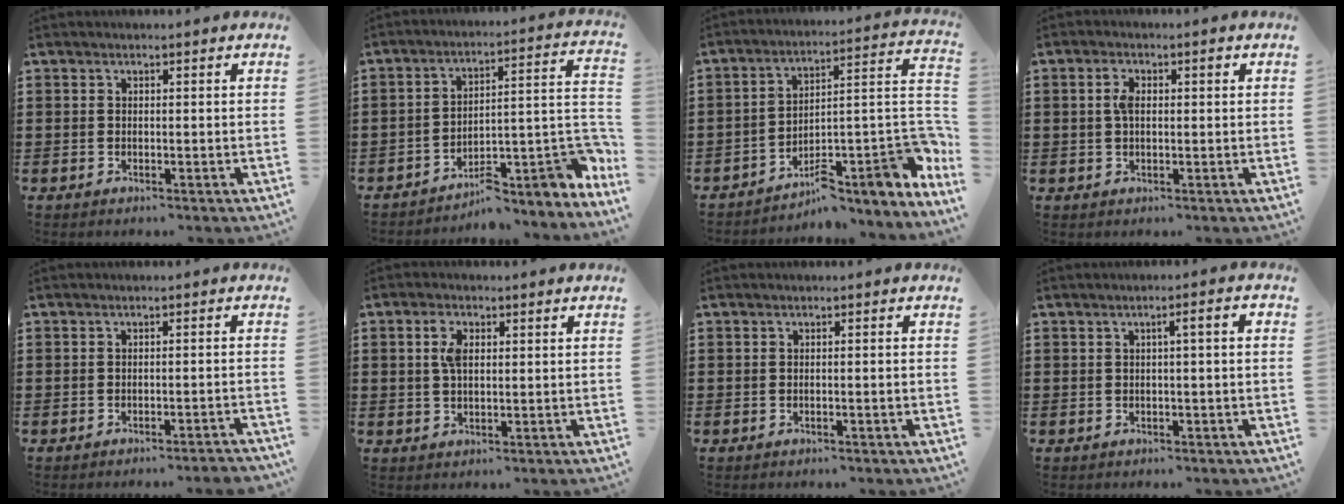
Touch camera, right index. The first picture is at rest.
{"total": 6.2, "force": [-3.4, 2.8, 4.4], "torque": [-0.051, -0.032, -0.062]}
{"total": 9.2, "force": [-4.4, 2.9, 7.6], "torque": [-0.098, -0.021, -0.080]}
{"total": 2.9, "force": [0.4, 1.4, 2.5], "torque": [-0.053, 0.009, 0.005]}
{"total": 1.5, "force": [-1.4, -0.2, 0.5], "torque": [-0.009, 0.001, -0.028]}
{"total": 3.6, "force": [0.9, 1.9, 2.9], "torque": [-0.063, 0.011, 0.014]}
{"total": 0.6, "force": [-0.4, -0.2, 0.5], "torque": [-0.008, -0.002, -0.007]}
{"total": 2.1, "force": [-0.2, -0.1, 2.1], "torque": [-0.035, -0.004, -0.004]}